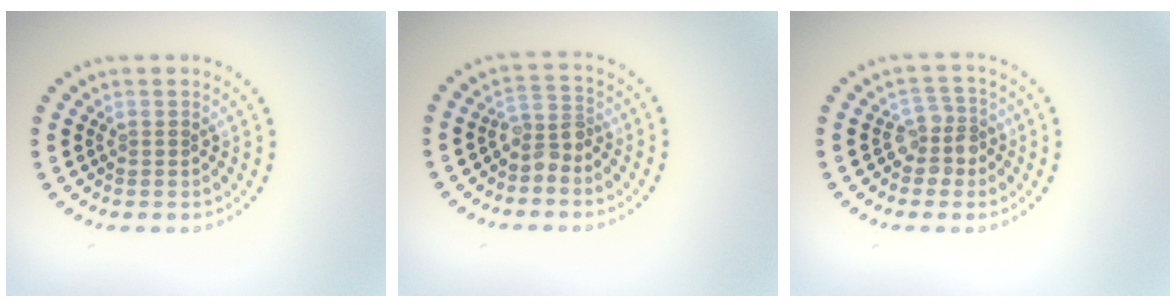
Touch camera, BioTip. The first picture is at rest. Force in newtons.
{"total": 2.3, "press": 1.9, "slide": 1.4}
{"total": 2.5, "press": 2.0, "slide": 1.5}